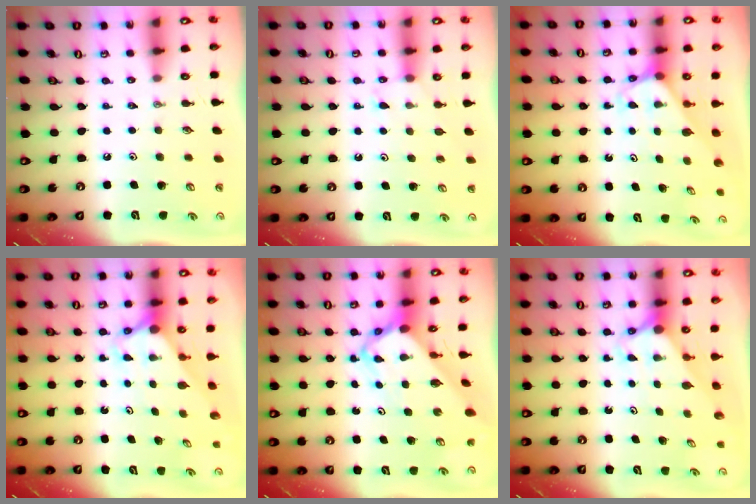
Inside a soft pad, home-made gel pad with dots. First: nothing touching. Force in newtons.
{"total": 6.0, "press": 6.0, "slide": 0.5}
{"total": 2.5, "press": 2.5, "slide": 0.2}
{"total": 2.8, "press": 2.8, "slide": 0.0}
{"total": 6.4, "press": 6.4, "slide": 0.4}
{"total": 2.7, "press": 2.7, "slide": 0.0}